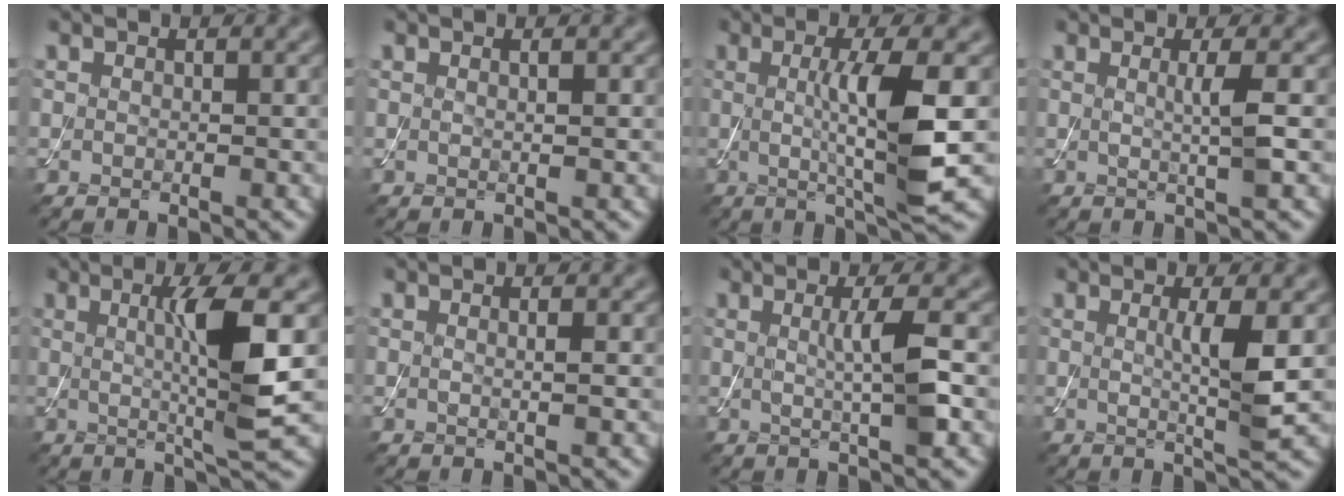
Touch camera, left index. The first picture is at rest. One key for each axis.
{"total": 0.7, "fx": 0.3, "fy": 0.1, "fz": 0.6, "tx": -0.008, "ty": 0.001, "tz": 0.001}
{"total": 7.0, "fx": 0.1, "fy": 1.2, "fz": 6.9, "tx": -0.120, "ty": -0.008, "tz": 0.003}
{"total": 2.3, "fx": 0.1, "fy": 0.3, "fz": 2.3, "tx": -0.039, "ty": -0.001, "tz": -0.004}
{"total": 6.4, "fx": 0.7, "fy": 0.7, "fz": 6.3, "tx": -0.107, "ty": -0.003, "tz": 0.014}
{"total": 0.9, "fx": 0.0, "fy": 0.1, "fz": 0.9, "tx": -0.012, "ty": -0.001, "tz": -0.003}
{"total": 3.8, "fx": 0.2, "fy": 0.6, "fz": 3.7, "tx": -0.061, "ty": -0.002, "tz": -0.001}
{"total": 3.7, "fx": 0.3, "fy": 0.5, "fz": 3.7, "tx": -0.063, "ty": -0.009, "tz": 0.005}